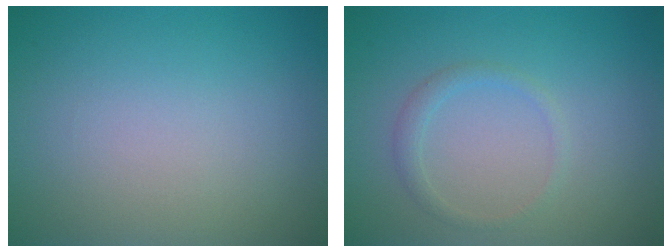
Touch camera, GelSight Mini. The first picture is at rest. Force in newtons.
{"total": 1.2, "press": 1.1, "slide": 0.1}